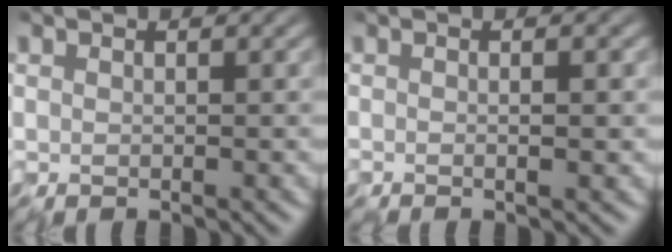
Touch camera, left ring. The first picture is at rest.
{"total": 1.5, "force": [-0.4, -0.3, 1.4], "torque": [-0.019, -0.004, -0.008]}